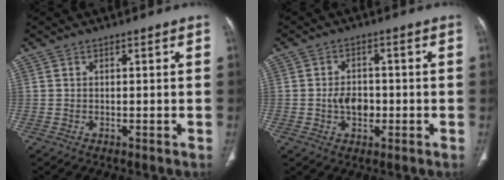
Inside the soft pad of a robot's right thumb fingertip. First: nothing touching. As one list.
[{"total": 5.2, "force": [-0.9, 3.6, 3.5], "torque": [-0.044, 0.007, -0.017]}]